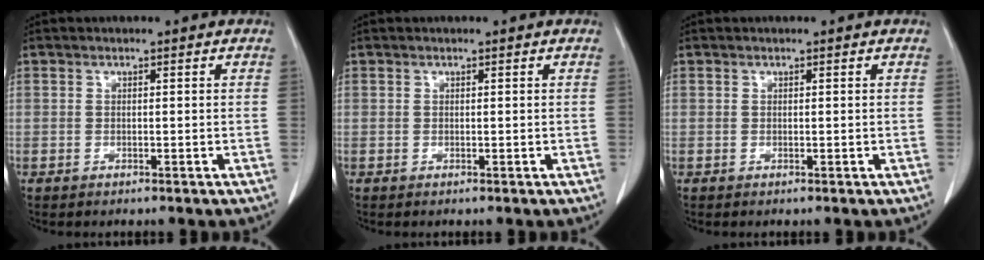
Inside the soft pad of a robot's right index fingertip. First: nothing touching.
{"total": 0.0}
{"total": 0.0}